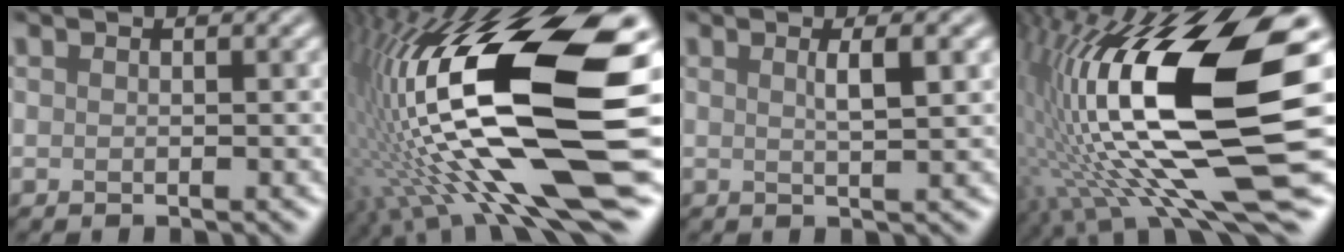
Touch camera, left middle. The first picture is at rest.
{"total": 19.2, "force": [-0.8, 6.1, 18.2], "torque": [-0.336, -0.006, -0.013]}
{"total": 2.5, "force": [0.3, 0.6, 2.4], "torque": [-0.029, 0.007, 0.009]}
{"total": 19.1, "force": [0.1, 6.4, 18.0], "torque": [-0.335, -0.009, 0.012]}